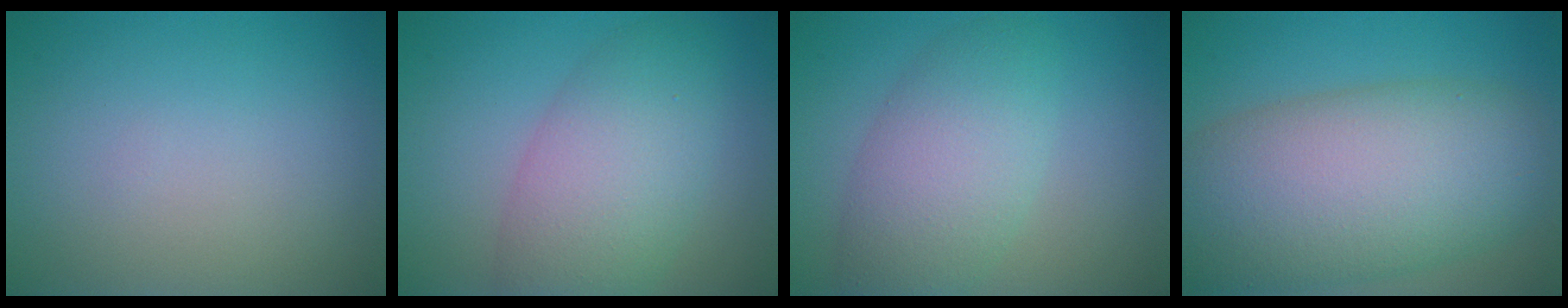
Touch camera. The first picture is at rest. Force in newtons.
{"total": 6.8, "press": 6.8, "slide": 0.1}
{"total": 6.0, "press": 6.0, "slide": 0.1}
{"total": 12.3, "press": 12.3, "slide": 0.3}